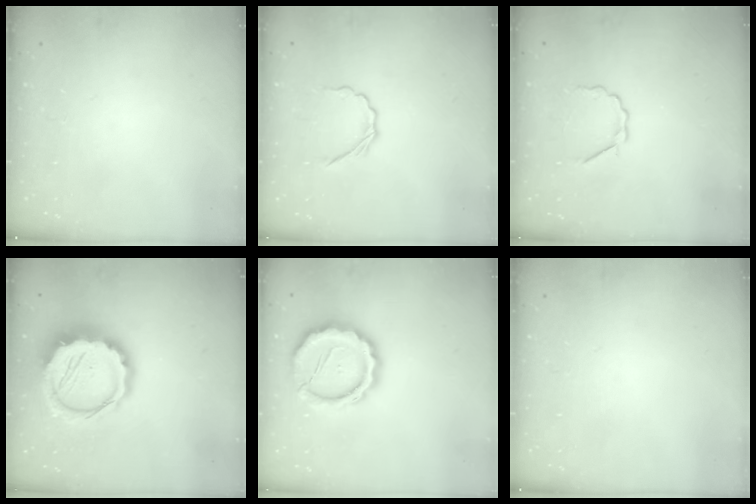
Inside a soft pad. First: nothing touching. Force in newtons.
{"total": 4.0, "press": 3.8, "slide": 1.3}
{"total": 3.6, "press": 3.4, "slide": 1.2}
{"total": 14.1, "press": 13.8, "slide": 3.2}
{"total": 16.6, "press": 16.4, "slide": 3.0}
{"total": 0.0}